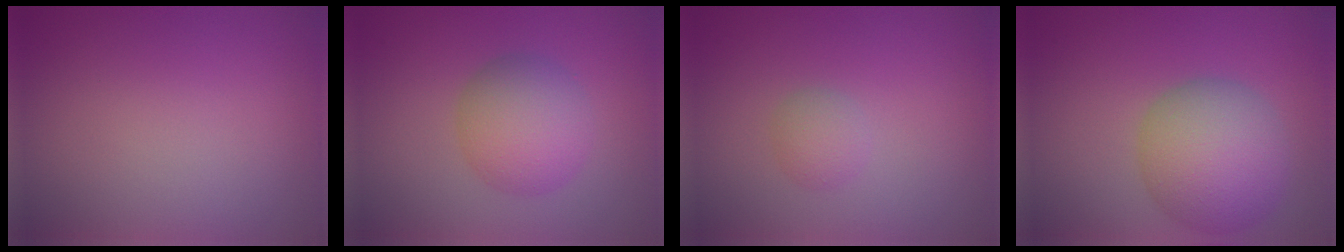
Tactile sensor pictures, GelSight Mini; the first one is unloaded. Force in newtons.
{"total": 4.8, "press": 4.8, "slide": 0.3}
{"total": 1.5, "press": 1.4, "slide": 0.1}
{"total": 7.0, "press": 7.0, "slide": 0.3}